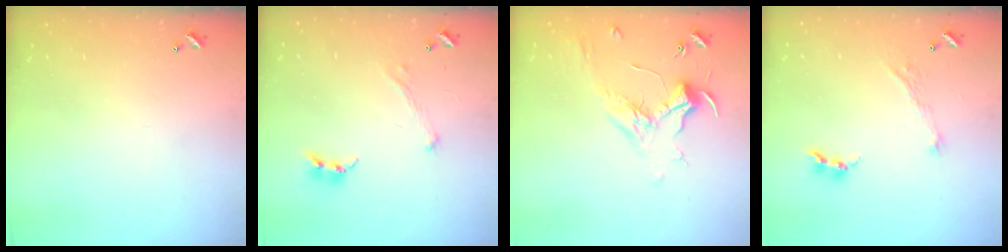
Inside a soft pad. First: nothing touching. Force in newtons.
{"total": 0.8, "press": 0.7, "slide": 0.4}
{"total": 1.7, "press": 1.5, "slide": 0.8}
{"total": 2.9, "press": 2.8, "slide": 0.4}